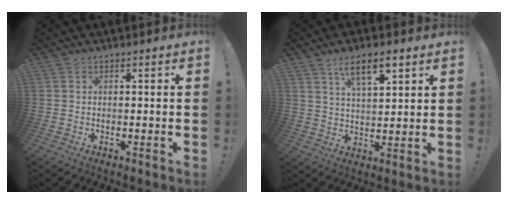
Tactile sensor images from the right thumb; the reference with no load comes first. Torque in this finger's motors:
{"motor_torque": [0.05, 0.19, 0.50, 0.71, 0.27]}